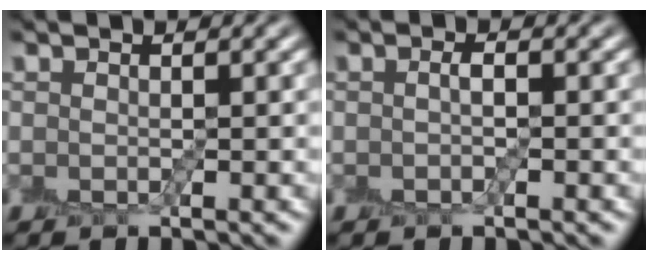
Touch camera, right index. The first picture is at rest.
{"total": 0.7, "force": [-0.2, 0.1, 0.6], "torque": [-0.015, 0.001, -0.001]}